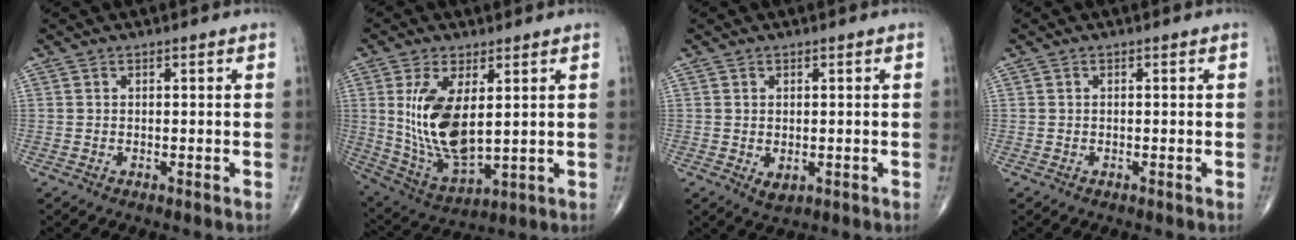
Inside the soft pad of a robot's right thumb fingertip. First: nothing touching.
{"total": 14.6, "force": [2.6, 6.9, 12.6], "torque": [-0.242, -0.023, 0.069]}
{"total": 2.2, "force": [-0.3, 1.4, 1.7], "torque": [-0.024, -0.005, 0.001]}
{"total": 0.0}